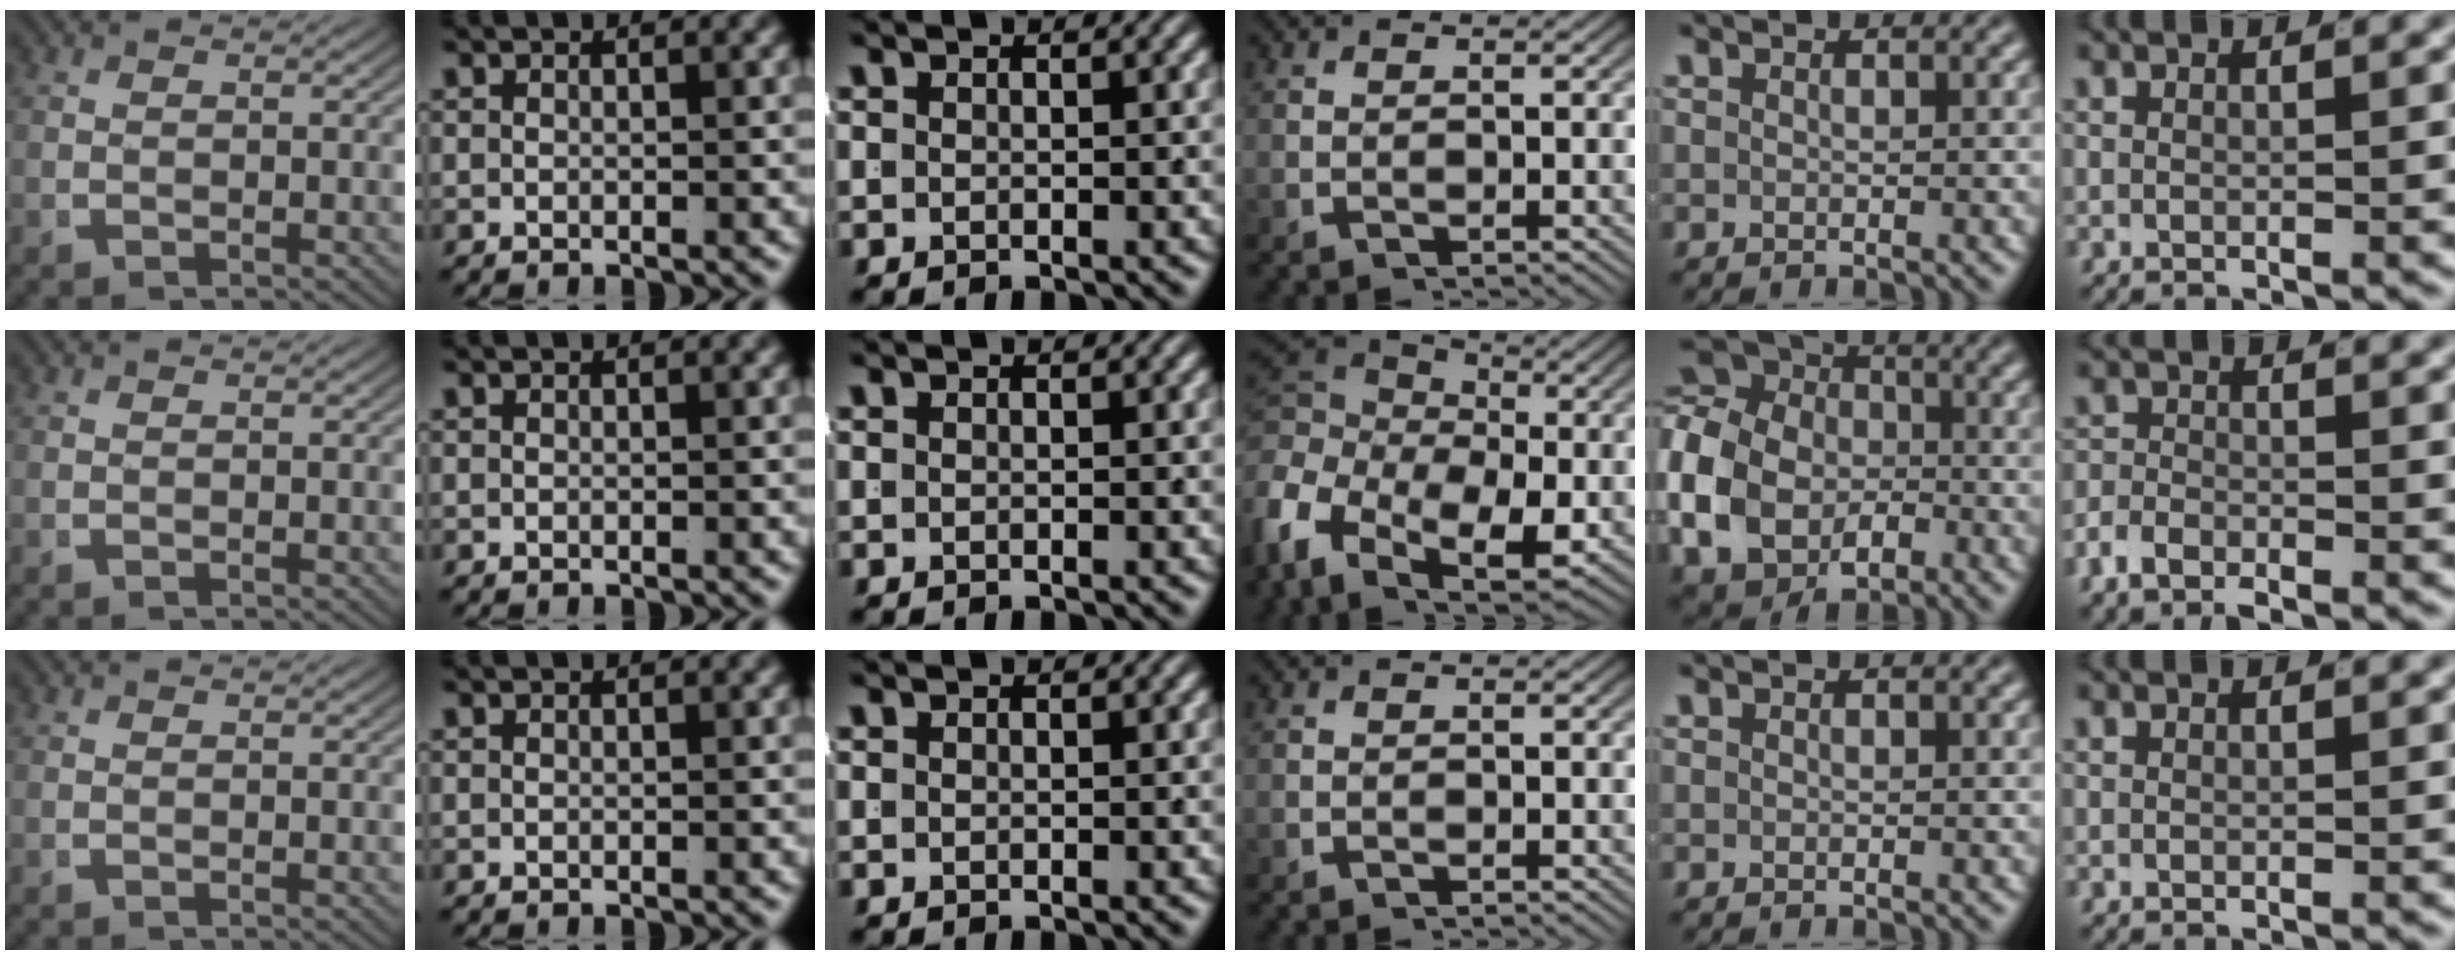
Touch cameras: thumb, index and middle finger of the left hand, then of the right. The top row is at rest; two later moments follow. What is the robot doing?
{"motion": "lift_and_place", "object": "jacket"}